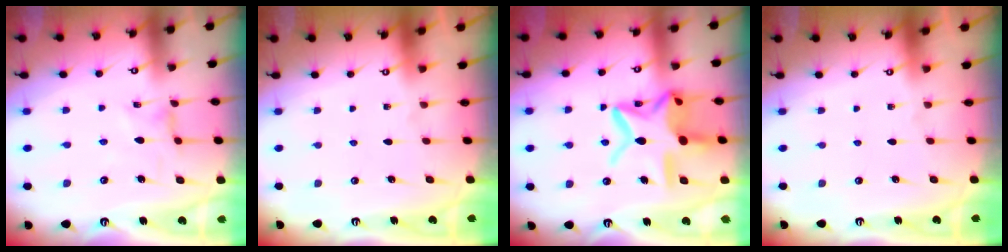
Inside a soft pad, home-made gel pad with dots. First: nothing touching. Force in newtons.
{"total": 0.0}
{"total": 19.9, "press": 19.8, "slide": 1.5}
{"total": 0.0}